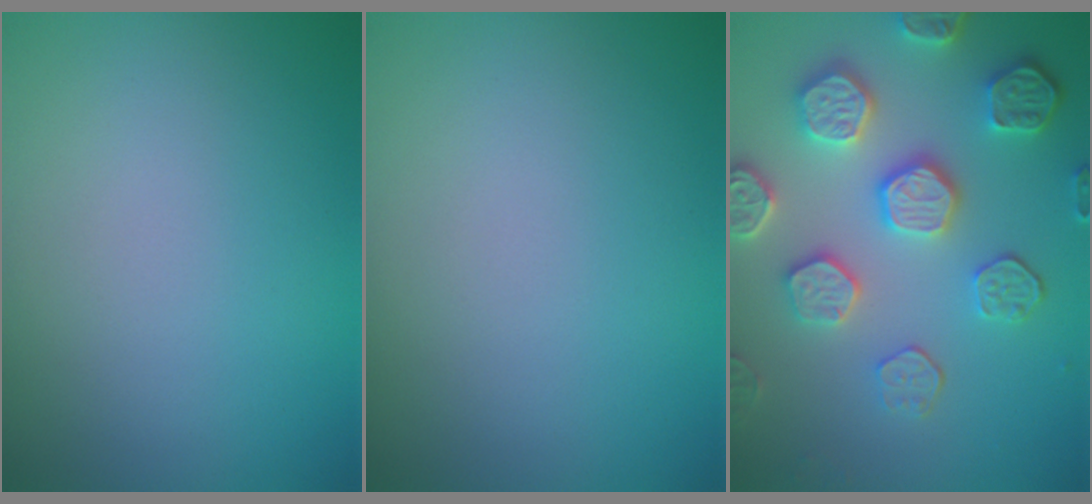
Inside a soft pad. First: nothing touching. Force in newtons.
{"total": 0.0}
{"total": 6.1, "press": 5.3, "slide": 3.0}